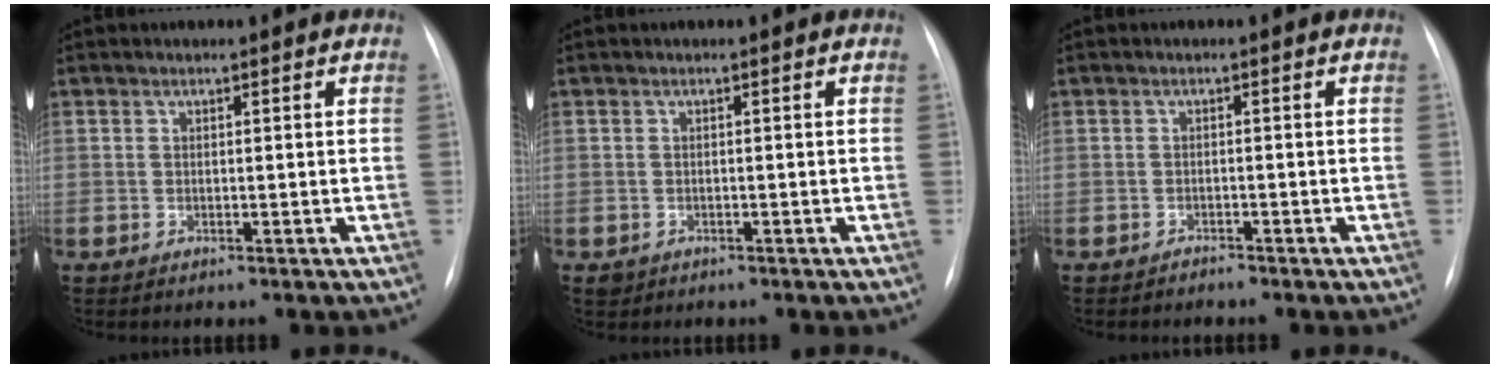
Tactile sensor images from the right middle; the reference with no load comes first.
{"total": 1.1, "force": [-0.6, 0.9, 0.2], "torque": [-0.004, 0.003, -0.005]}
{"total": 0.8, "force": [-0.8, 0.2, -0.1], "torque": [0.000, -0.002, -0.016]}